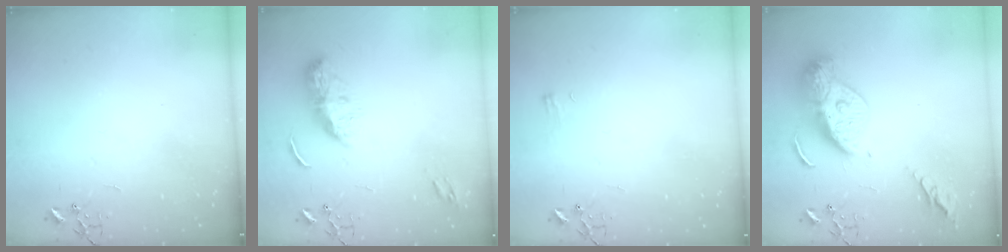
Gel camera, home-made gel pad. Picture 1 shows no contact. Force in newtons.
{"total": 10.4, "press": 10.4, "slide": 0.0}
{"total": 4.7, "press": 4.7, "slide": 0.5}
{"total": 16.9, "press": 16.8, "slide": 1.6}